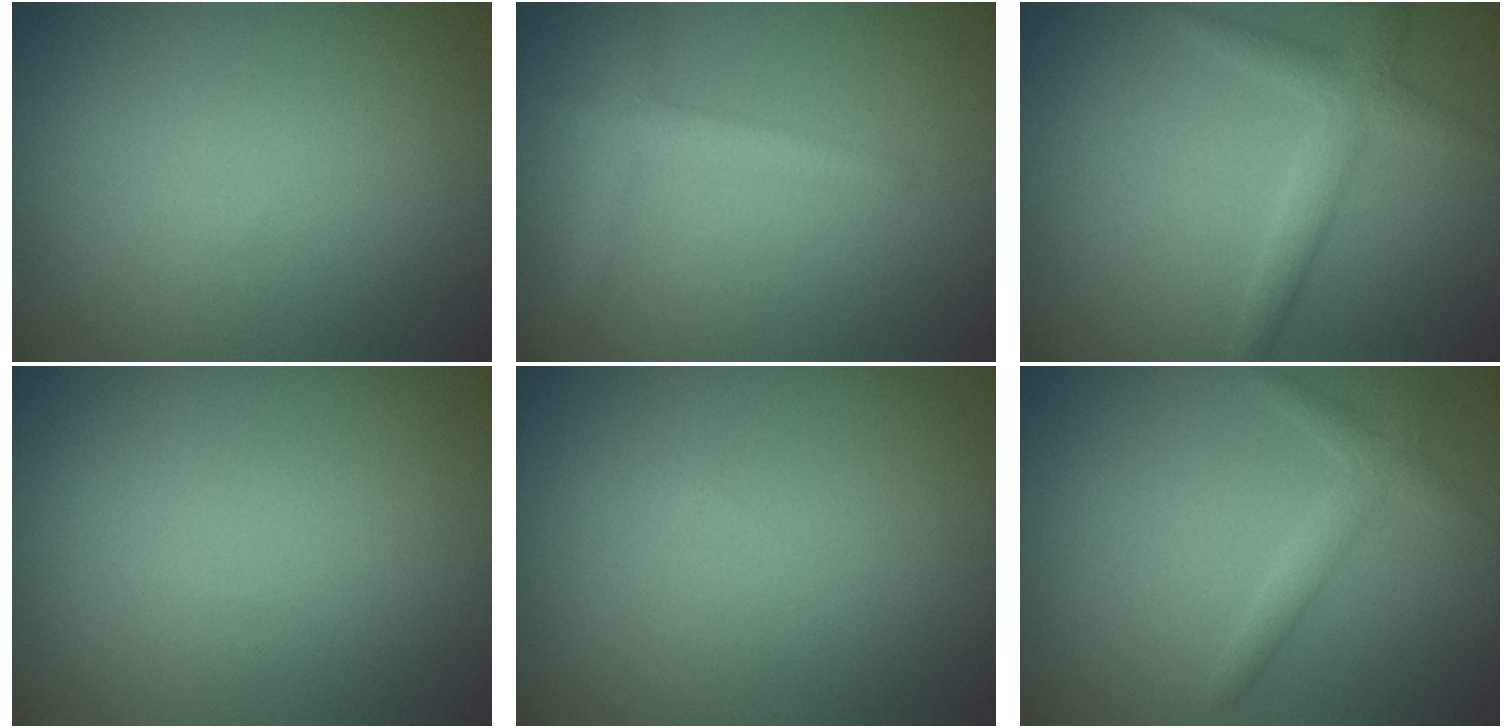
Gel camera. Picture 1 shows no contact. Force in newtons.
{"total": 2.1, "press": 2.1, "slide": 0.1}
{"total": 2.4, "press": 2.4, "slide": 0.1}
{"total": 0.0}
{"total": 0.0}
{"total": 1.7, "press": 1.7, "slide": 0.1}